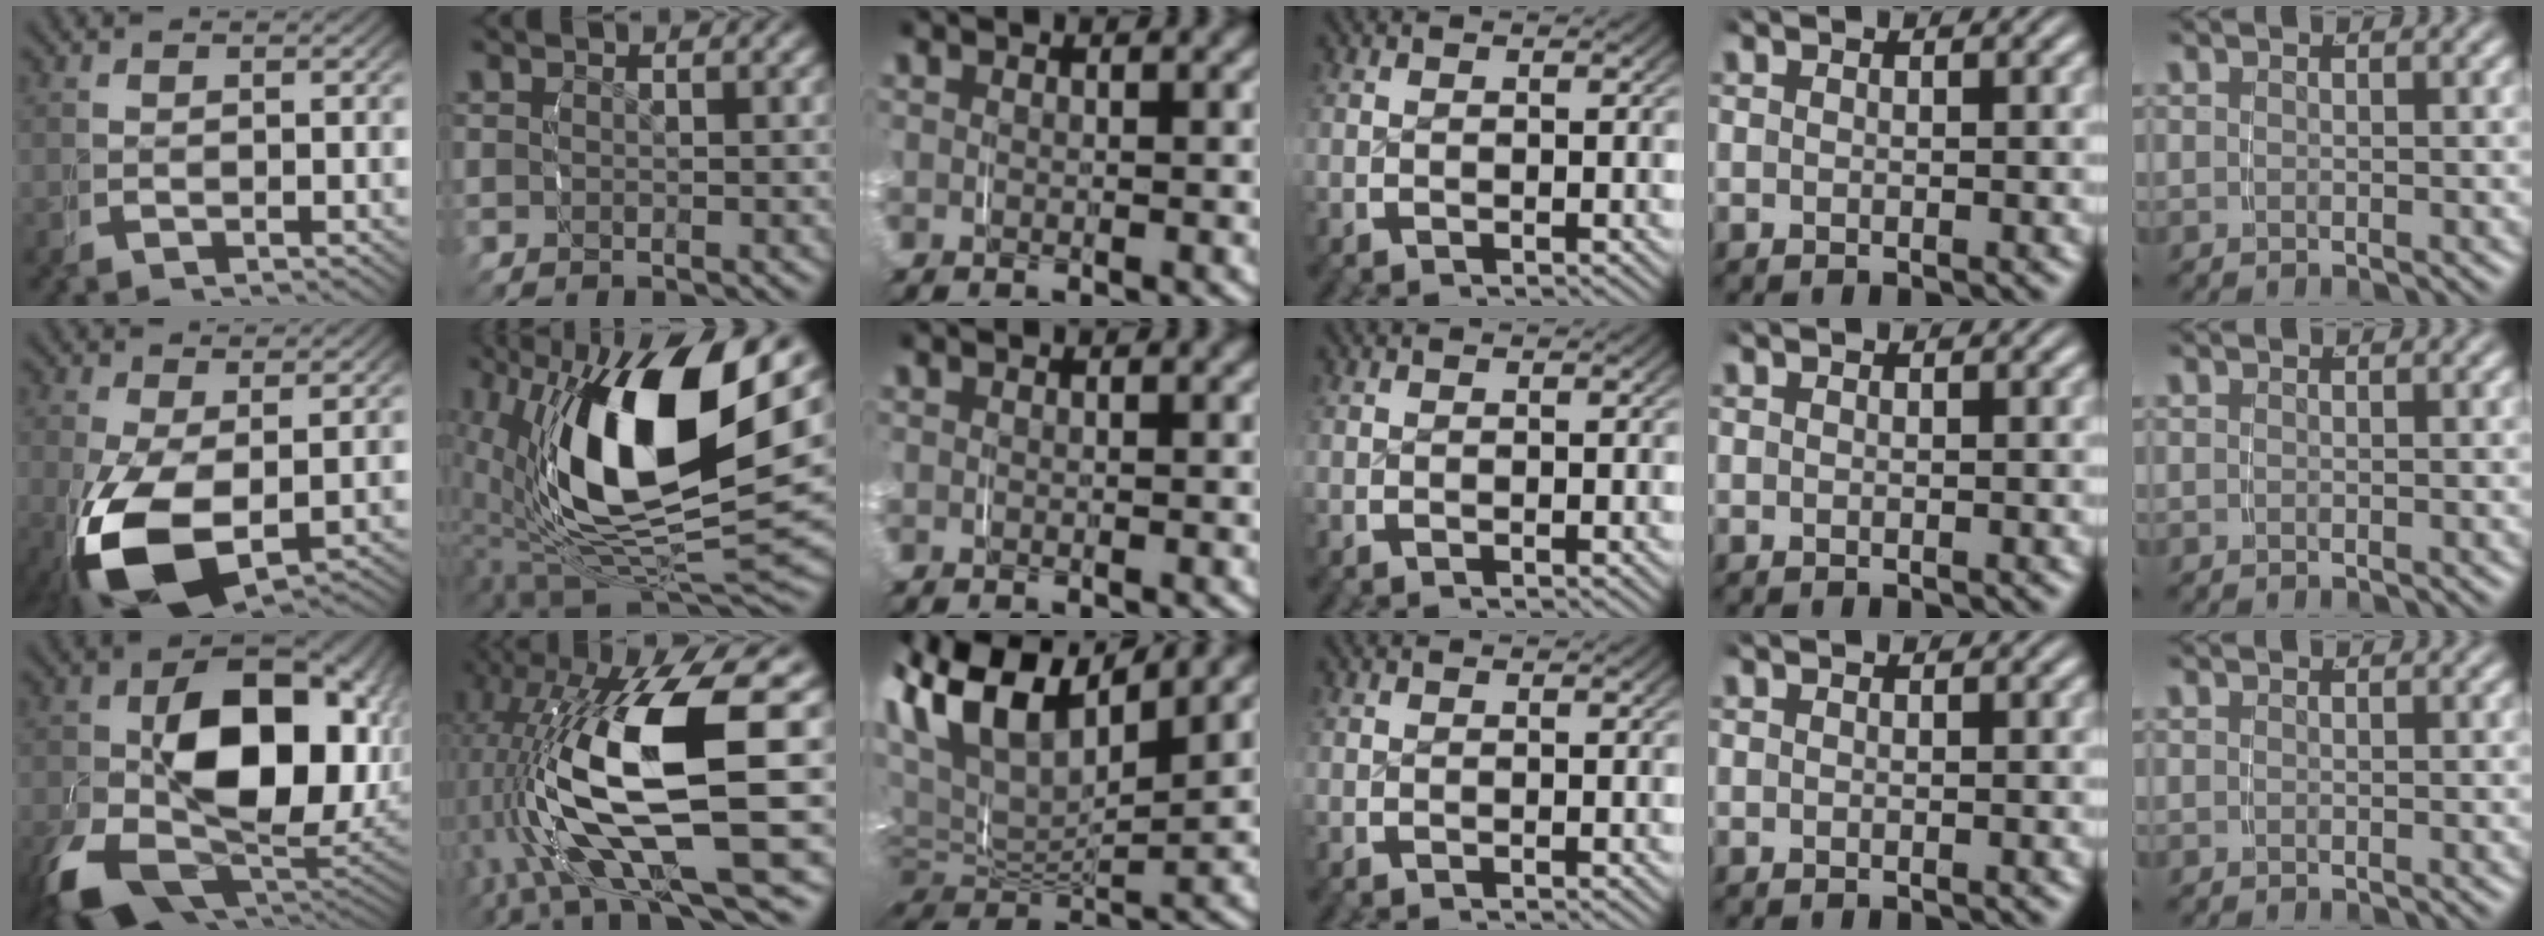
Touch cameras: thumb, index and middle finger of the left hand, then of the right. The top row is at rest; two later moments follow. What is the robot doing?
{"motion": "grasp_and_lifting", "object": "fork"}